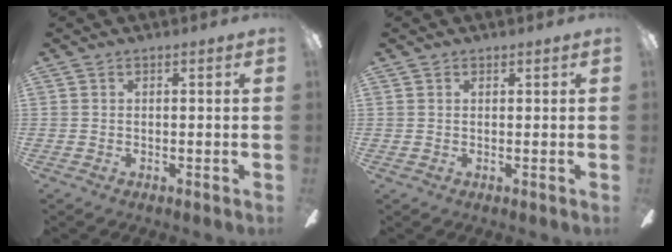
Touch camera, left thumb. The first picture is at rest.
{"total": 0.8, "force": [0.7, 0.5, 0.0], "torque": [0.001, 0.002, 0.012]}